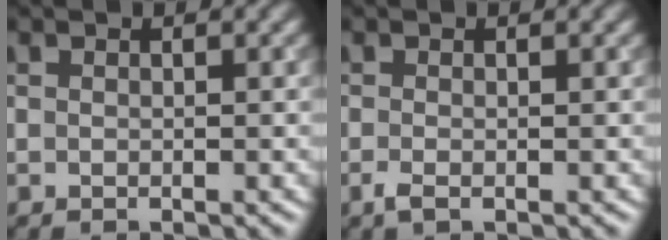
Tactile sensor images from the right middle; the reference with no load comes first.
{"total": 1.1, "force": [-0.5, 0.3, 0.9], "torque": [-0.021, -0.006, -0.012]}